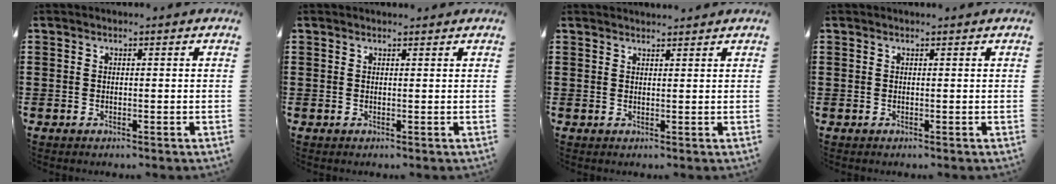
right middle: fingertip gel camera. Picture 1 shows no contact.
{"total": 0.5, "force": [0.5, 0.3, 0.1], "torque": [0.005, -0.003, 0.007]}
{"total": 1.5, "force": [1.5, 0.1, 0.1], "torque": [-0.005, 0.001, 0.029]}
{"total": 0.0}